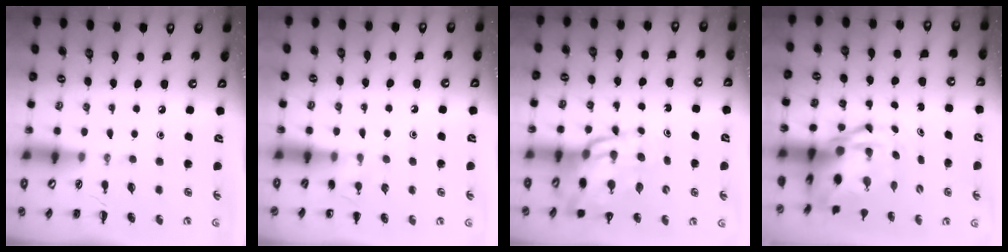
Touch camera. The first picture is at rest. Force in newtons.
{"total": 5.5, "press": 5.1, "slide": 2.0}
{"total": 13.8, "press": 13.2, "slide": 4.0}
{"total": 8.1, "press": 7.8, "slide": 2.1}